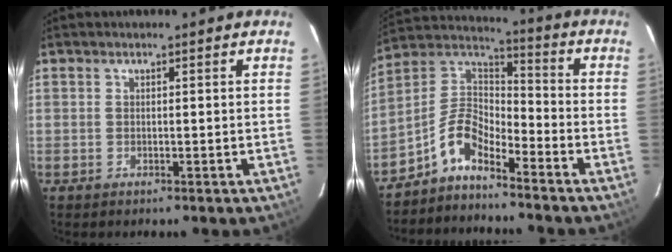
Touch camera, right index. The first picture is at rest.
{"total": 9.0, "force": [-6.4, 3.7, 5.1], "torque": [-0.125, 0.035, -0.136]}